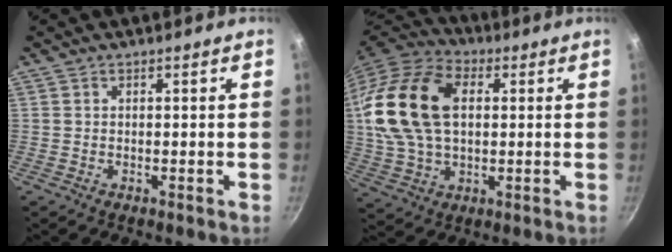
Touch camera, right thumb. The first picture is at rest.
{"total": 20.9, "force": [3.4, 13.5, 15.6], "torque": [-0.291, 0.019, 0.057]}